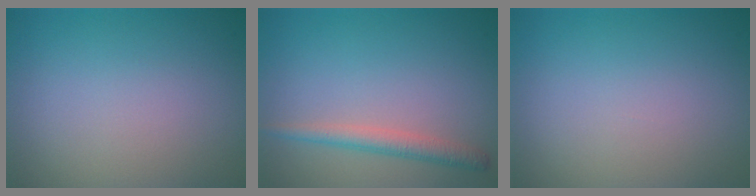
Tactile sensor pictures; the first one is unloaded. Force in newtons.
{"total": 2.1, "press": 2.1, "slide": 0.1}
{"total": 0.0}